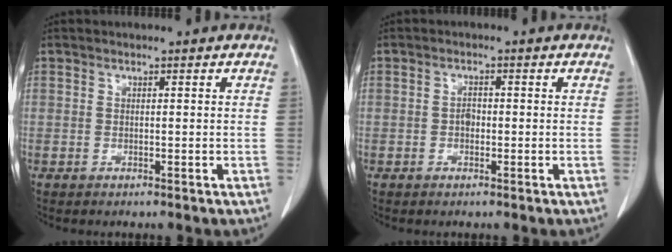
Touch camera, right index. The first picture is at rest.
{"total": 1.4, "force": [-0.3, 0.9, 1.1], "torque": [-0.018, 0.004, -0.006]}